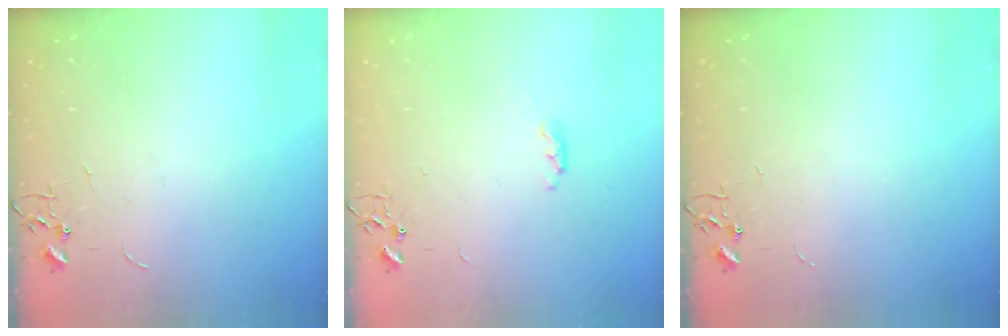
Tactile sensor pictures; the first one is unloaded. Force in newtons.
{"total": 3.4, "press": 3.4, "slide": 0.5}
{"total": 0.0}